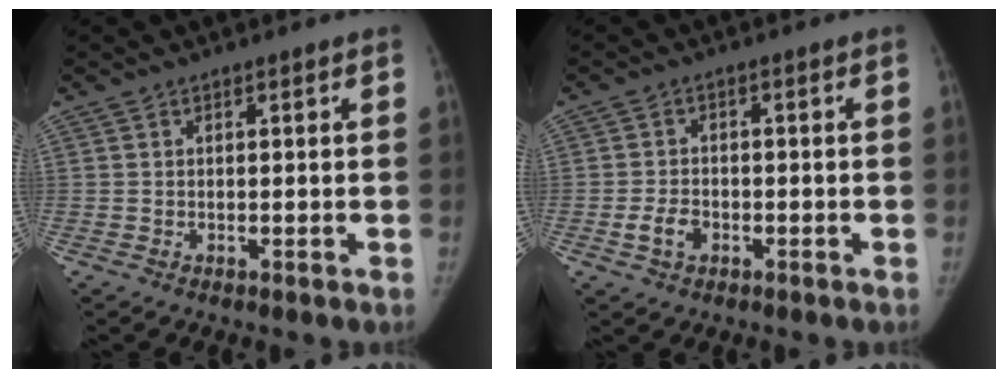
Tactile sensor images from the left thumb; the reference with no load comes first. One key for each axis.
{"total": 3.9, "fx": -1.5, "fy": 2.7, "fz": 2.3, "tx": -0.041, "ty": 0.012, "tz": -0.027}